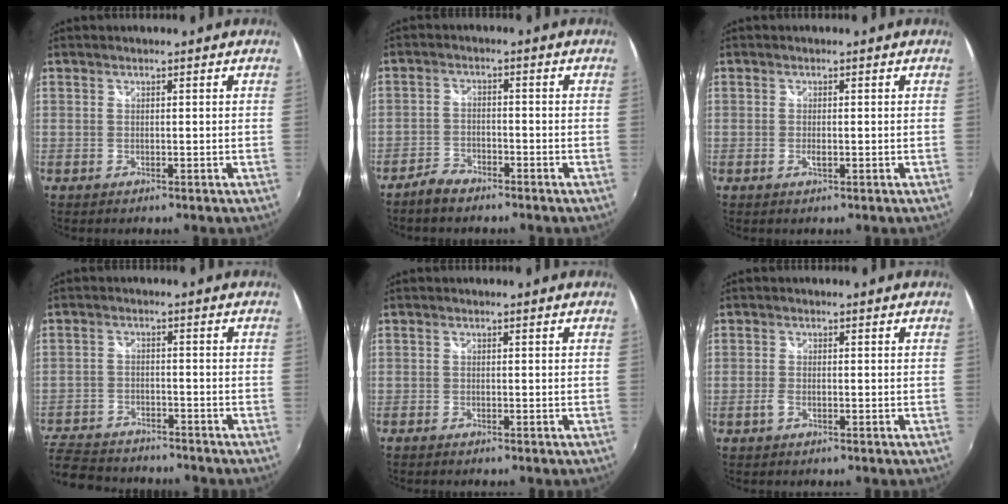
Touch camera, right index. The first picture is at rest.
{"total": 4.1, "force": [-3.5, 1.6, 1.4], "torque": [-0.045, 0.004, -0.068]}
{"total": 1.0, "force": [-0.3, 0.3, 0.9], "torque": [-0.017, -0.002, -0.006]}
{"total": 14.2, "force": [-11.8, 6.0, 5.1], "torque": [-0.152, -0.005, -0.195]}
{"total": 0.8, "force": [-0.7, 0.3, 0.2], "torque": [-0.007, -0.003, -0.015]}
{"total": 1.5, "force": [-0.8, 0.4, 1.1], "torque": [-0.030, -0.001, -0.018]}